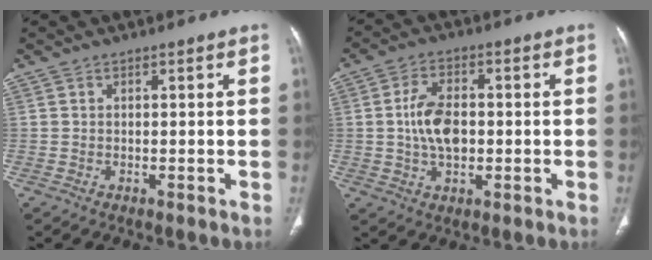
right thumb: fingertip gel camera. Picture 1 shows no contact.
{"total": 8.1, "force": [-0.1, 5.0, 6.4], "torque": [-0.108, 0.007, -0.003]}